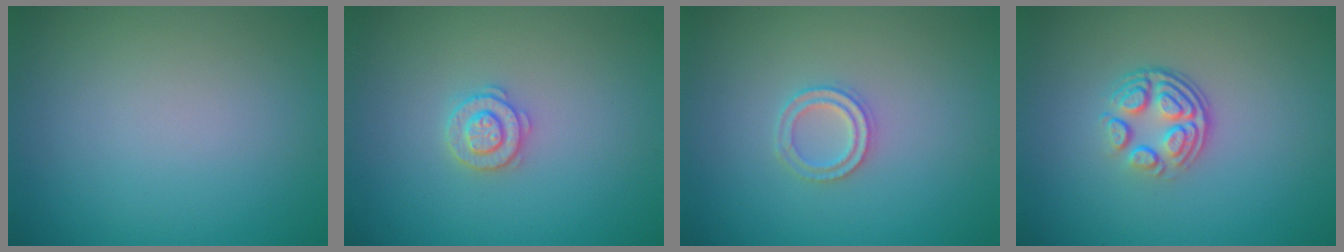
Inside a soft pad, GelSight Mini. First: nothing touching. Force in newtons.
{"total": 2.2, "press": 2.2, "slide": 0.3}
{"total": 2.0, "press": 1.9, "slide": 0.4}
{"total": 3.9, "press": 2.7, "slide": 2.8}